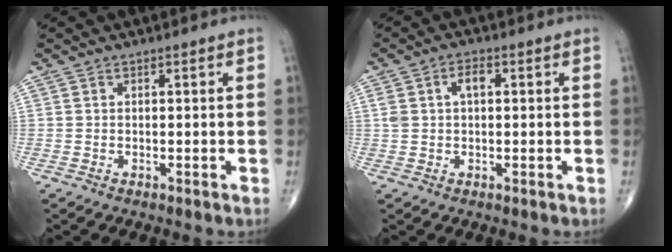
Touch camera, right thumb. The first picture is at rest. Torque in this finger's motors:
{"motor_torque": [0.18, 0.31, 0.42, 0.22, 0.02]}